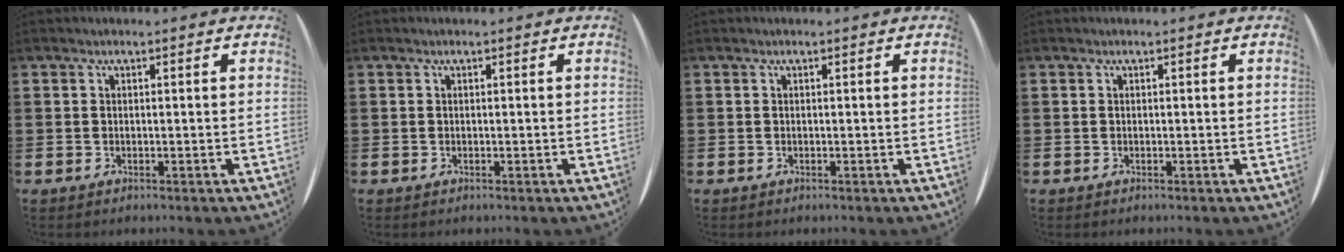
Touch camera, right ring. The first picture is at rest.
{"total": 0.0}
{"total": 0.0}
{"total": 0.0}